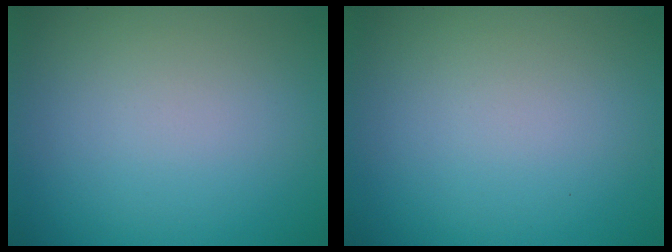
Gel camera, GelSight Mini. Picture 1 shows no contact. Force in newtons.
{"total": 0.0}